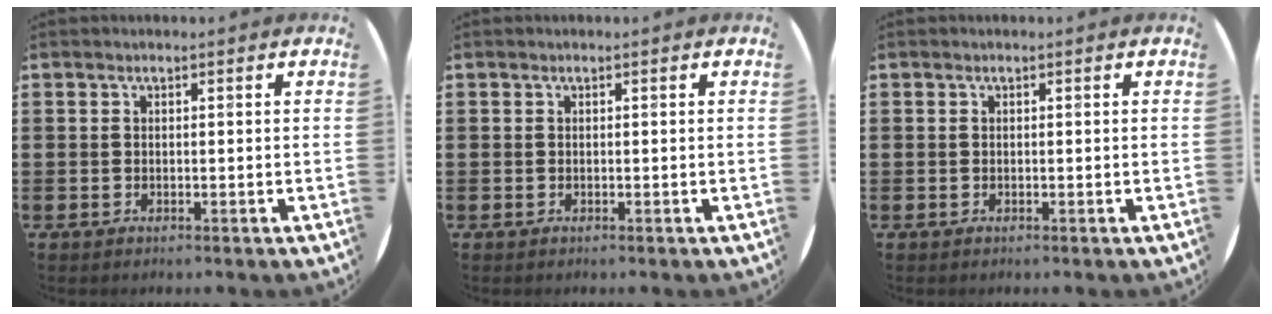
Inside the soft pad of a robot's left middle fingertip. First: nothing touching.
{"total": 0.0}
{"total": 0.0}